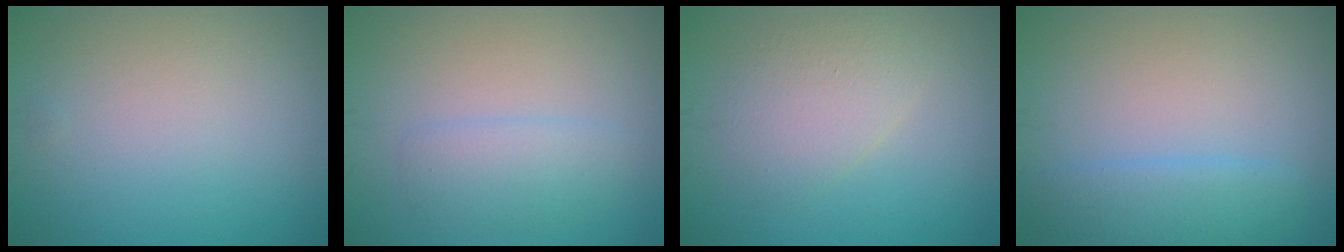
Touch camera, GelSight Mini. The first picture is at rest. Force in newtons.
{"total": 2.2, "press": 2.2, "slide": 0.1}
{"total": 3.0, "press": 3.0, "slide": 0.2}
{"total": 2.8, "press": 2.8, "slide": 0.3}